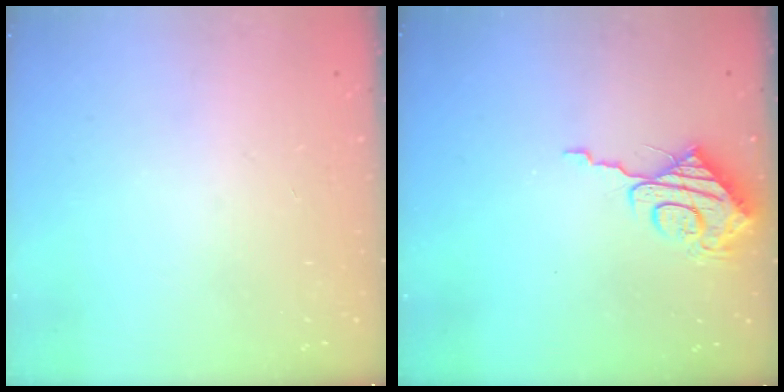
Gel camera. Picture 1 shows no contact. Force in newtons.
{"total": 10.3, "press": 10.3, "slide": 0.9}